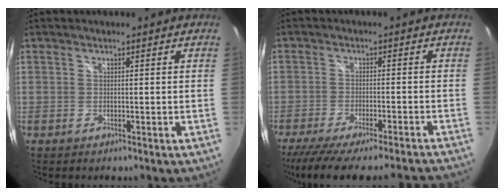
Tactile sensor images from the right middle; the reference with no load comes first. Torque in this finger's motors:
{"motor_torque": [1.06, -1.08, 0.17, 0.08]}